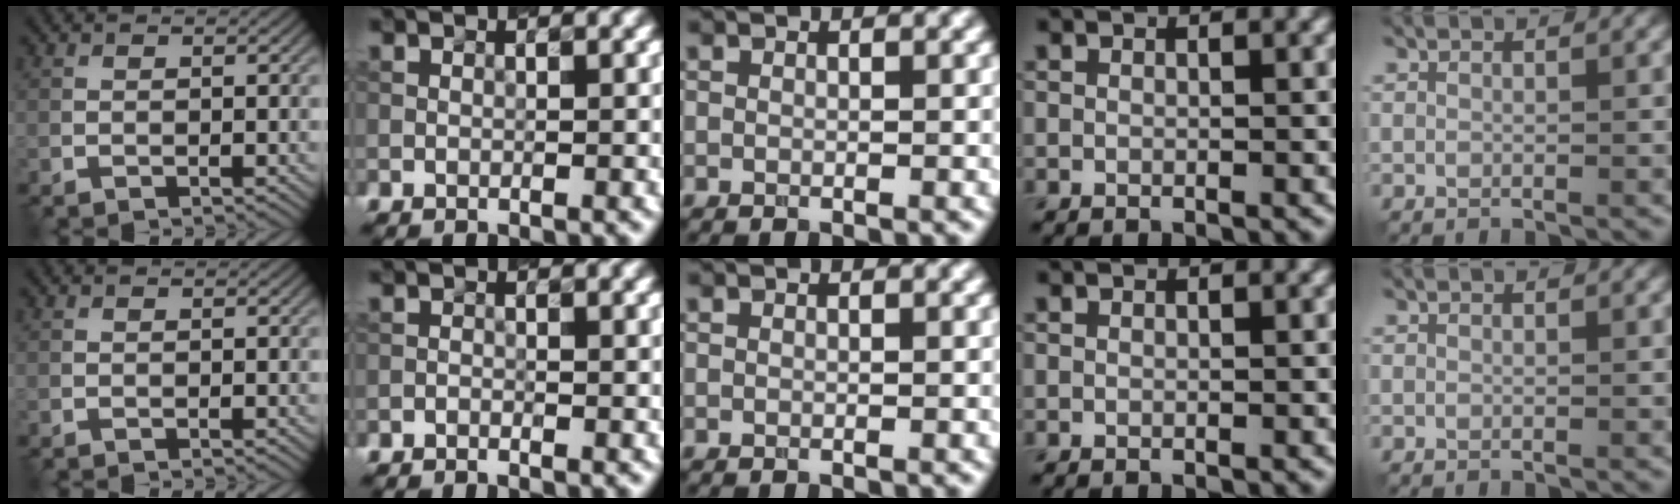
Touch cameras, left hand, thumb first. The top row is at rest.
{"index": {"total": 0.7, "force": [-0.6, 0.0, 0.1], "torque": [-0.004, -0.001, -0.015]}}